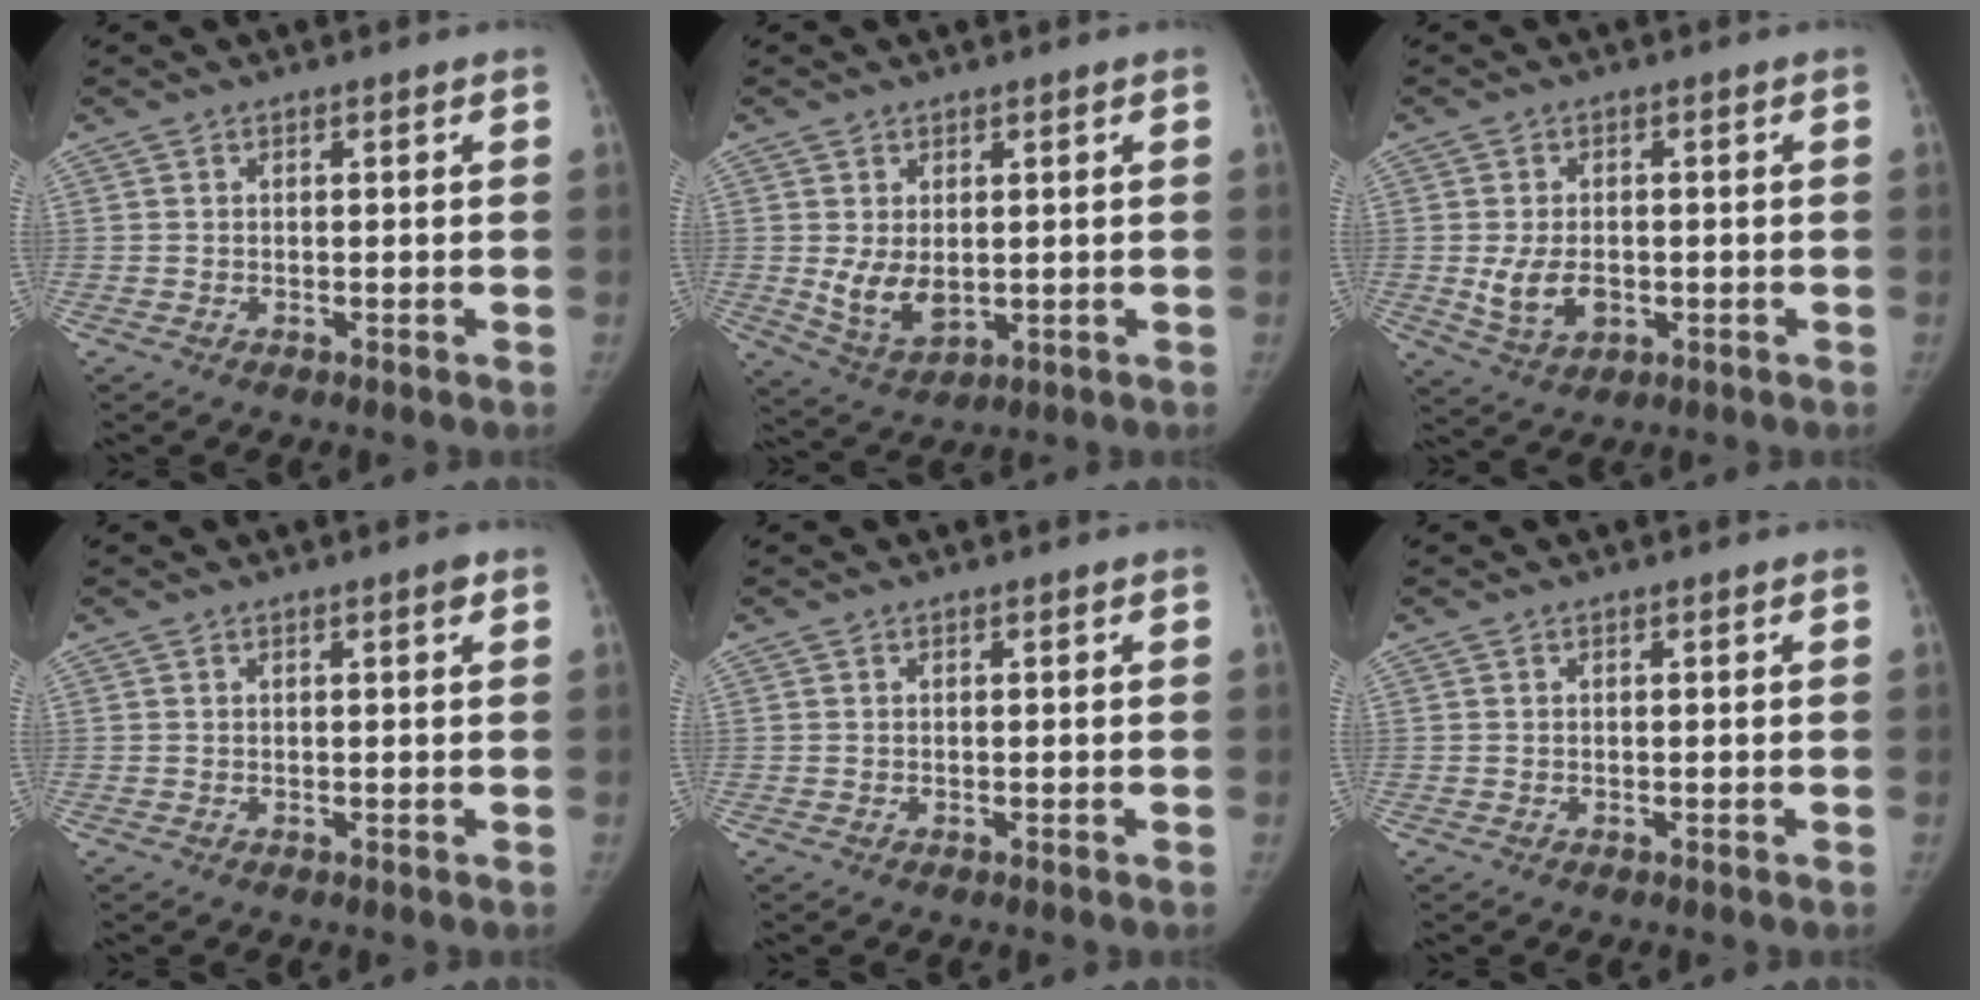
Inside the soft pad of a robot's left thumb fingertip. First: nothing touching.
{"total": 6.6, "force": [0.4, 4.4, 4.9], "torque": [-0.077, -0.018, 0.024]}
{"total": 6.6, "force": [-0.9, 4.5, 4.7], "torque": [-0.078, -0.004, -0.007]}
{"total": 1.0, "force": [0.5, 0.2, 0.8], "torque": [-0.013, 0.000, 0.005]}
{"total": 0.0}
{"total": 0.0}